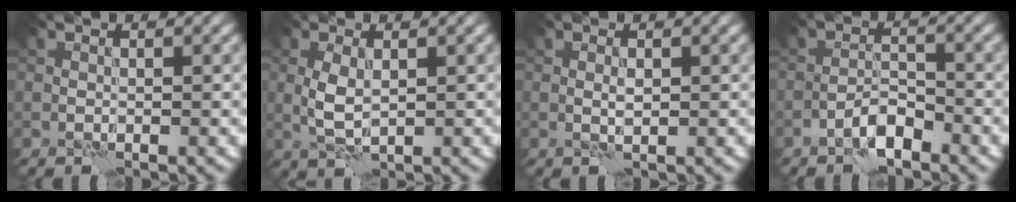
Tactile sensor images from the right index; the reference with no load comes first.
{"total": 2.4, "force": [0.4, 1.2, 2.1], "torque": [-0.052, 0.003, 0.010]}
{"total": 0.7, "force": [0.3, 0.1, 0.6], "torque": [-0.014, 0.002, 0.005]}
{"total": 2.3, "force": [-1.7, 0.6, 1.5], "torque": [-0.023, 0.010, -0.035]}